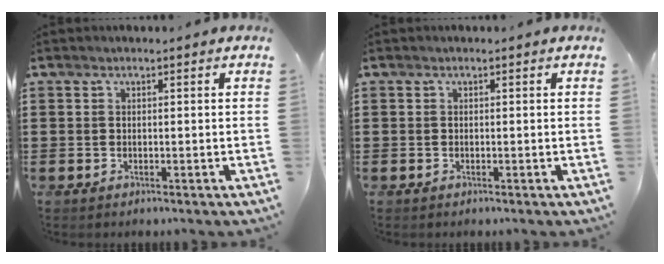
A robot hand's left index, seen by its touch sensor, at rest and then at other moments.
{"total": 0.0}